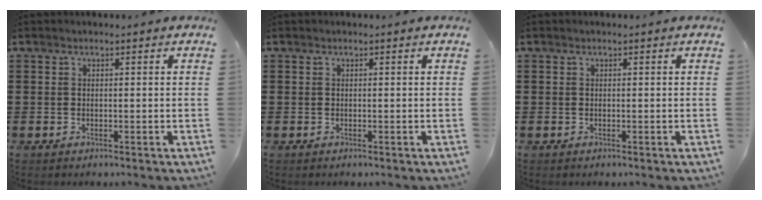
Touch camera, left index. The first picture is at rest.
{"total": 0.0}
{"total": 0.0}